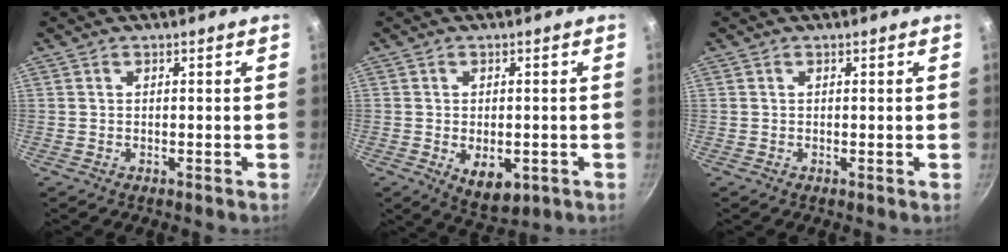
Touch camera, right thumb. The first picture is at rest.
{"total": 7.0, "force": [-1.8, 4.2, 5.3], "torque": [-0.063, -0.006, -0.013]}
{"total": 0.0}